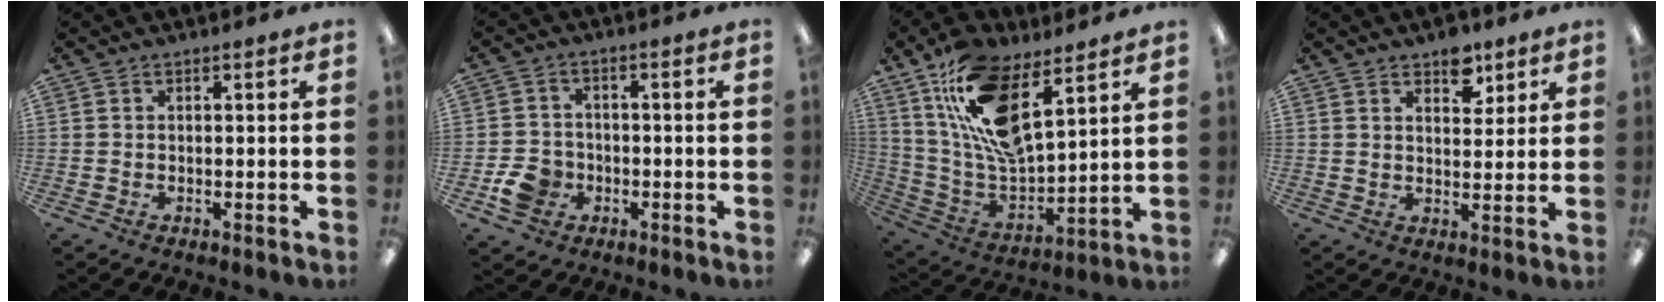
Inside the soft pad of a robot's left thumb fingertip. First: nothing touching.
{"total": 6.9, "force": [-2.6, 5.7, 2.8], "torque": [-0.055, 0.013, -0.045]}
{"total": 18.7, "force": [10.3, 8.3, 13.2], "torque": [-0.267, -0.051, 0.182]}
{"total": 6.6, "force": [4.5, 3.9, 2.9], "torque": [-0.022, -0.021, 0.073]}